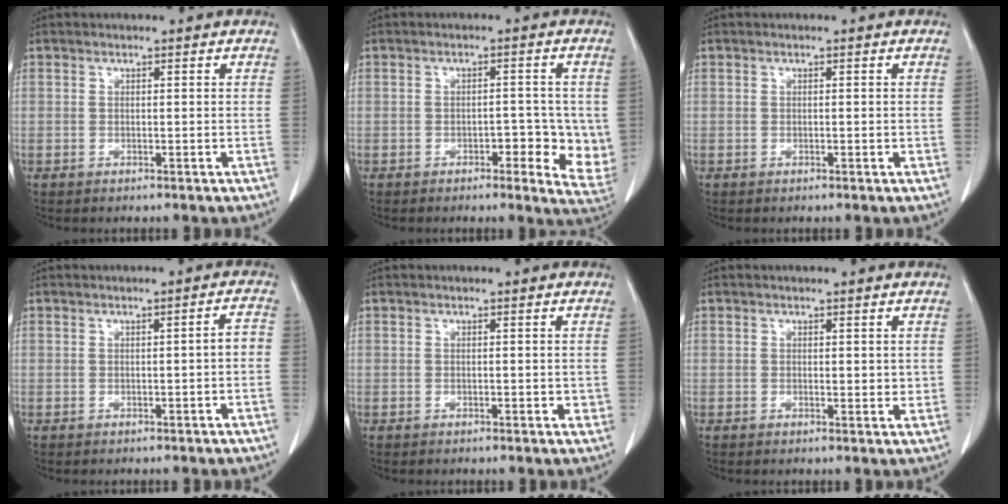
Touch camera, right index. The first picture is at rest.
{"total": 7.4, "force": [-1.4, 3.0, 6.6], "torque": [-0.068, -0.004, -0.015]}
{"total": 0.6, "force": [-0.1, 0.2, 0.5], "torque": [-0.008, 0.000, 0.001]}
{"total": 2.0, "force": [-0.6, 0.3, 1.9], "torque": [-0.019, 0.005, -0.009]}
{"total": 1.3, "force": [-0.1, 0.7, 1.1], "torque": [-0.012, 0.001, 0.000]}
{"total": 1.6, "force": [0.3, 0.8, 1.3], "torque": [-0.017, -0.004, 0.006]}